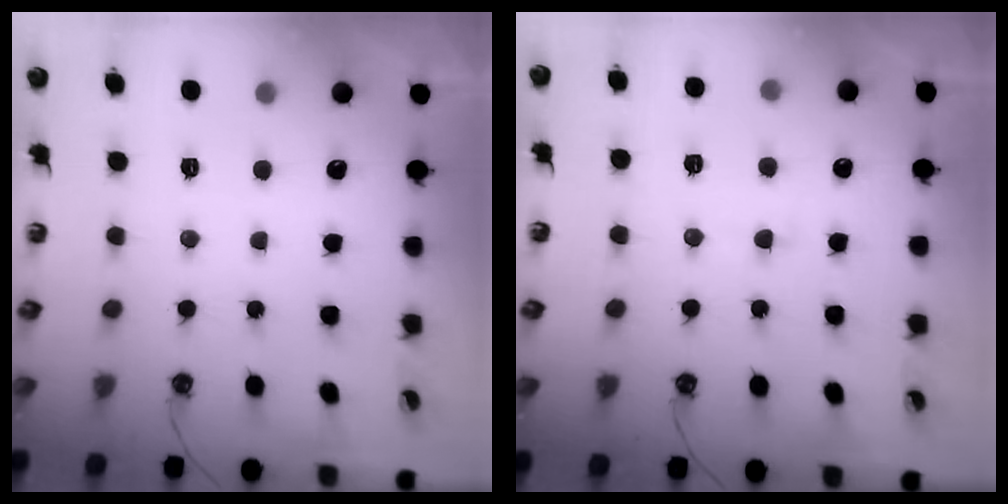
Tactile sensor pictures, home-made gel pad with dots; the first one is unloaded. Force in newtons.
{"total": 1.2, "press": 1.2, "slide": 0.1}